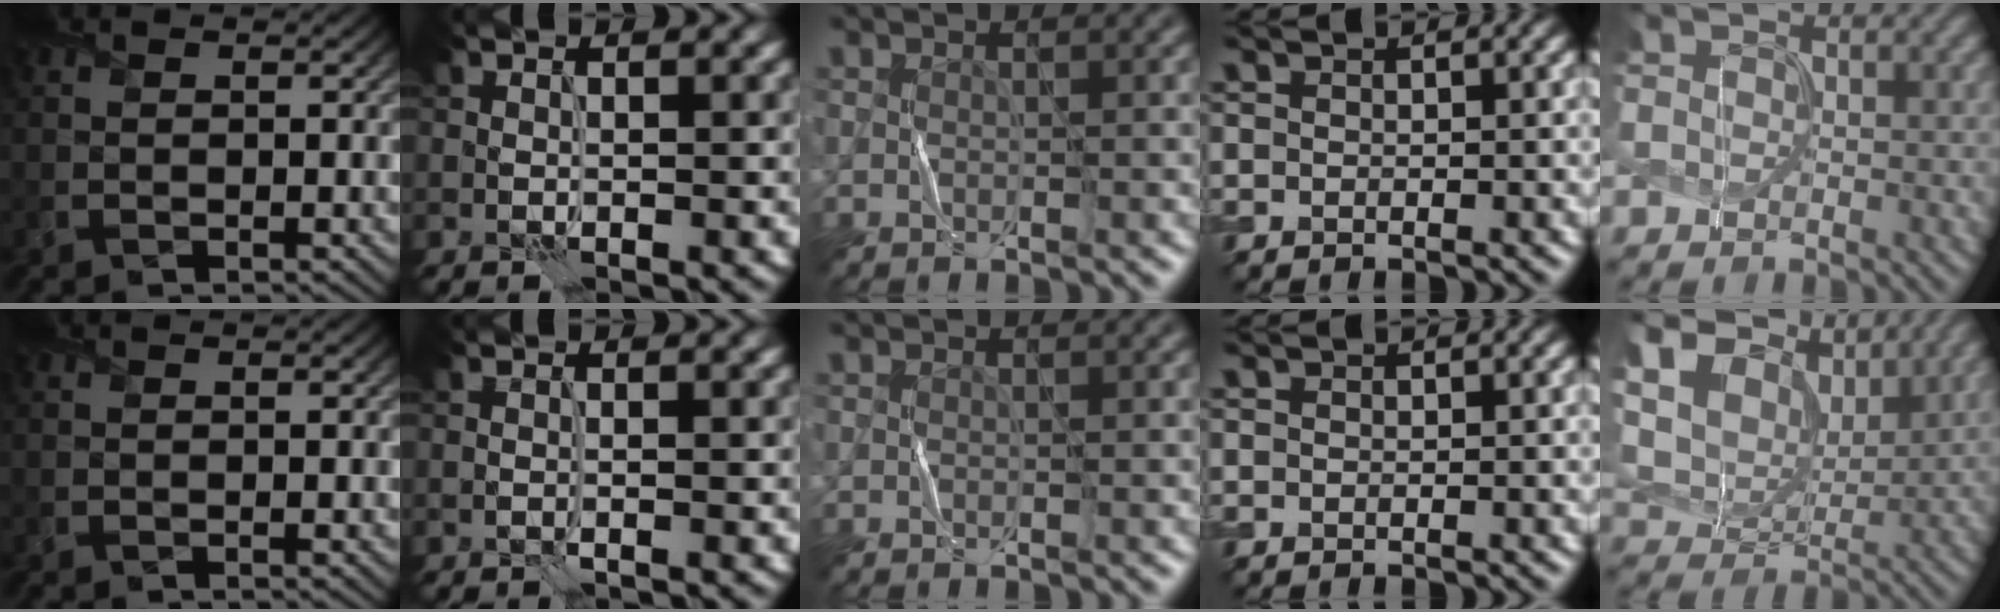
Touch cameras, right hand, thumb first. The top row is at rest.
{"little": {"total": 11.1, "force": [7.0, 6.4, 5.7], "torque": [-0.169, 0.032, 0.104]}}